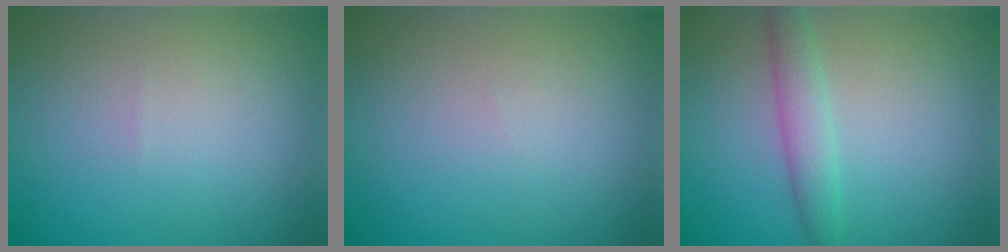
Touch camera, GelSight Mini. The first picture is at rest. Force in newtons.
{"total": 0.0}
{"total": 2.7, "press": 2.7, "slide": 0.2}